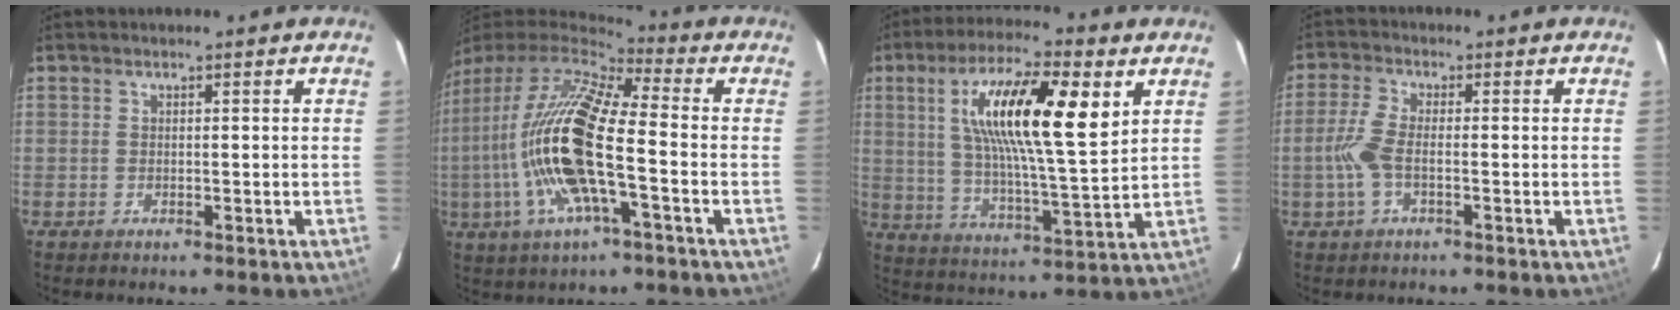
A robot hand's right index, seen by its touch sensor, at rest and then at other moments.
{"total": 19.6, "force": [-3.1, 4.5, 18.8], "torque": [-0.354, -0.015, -0.069]}
{"total": 18.9, "force": [7.0, 4.2, 17.0], "torque": [-0.298, 0.012, 0.116]}
{"total": 5.1, "force": [-1.4, 1.4, 4.7], "torque": [-0.111, 0.003, -0.029]}